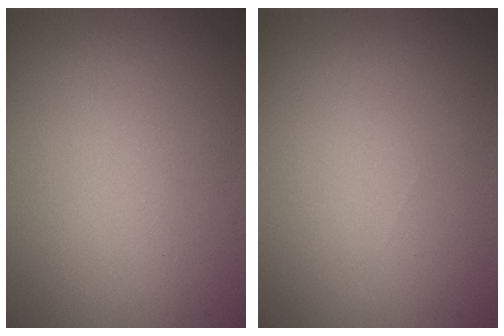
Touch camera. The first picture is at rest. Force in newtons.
{"total": 0.0}